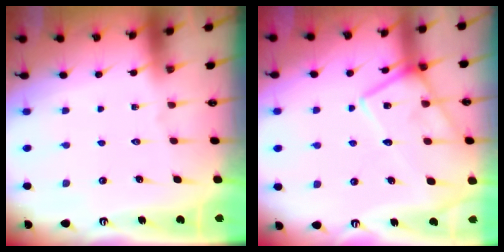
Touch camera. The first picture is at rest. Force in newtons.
{"total": 15.5, "press": 15.5, "slide": 1.1}